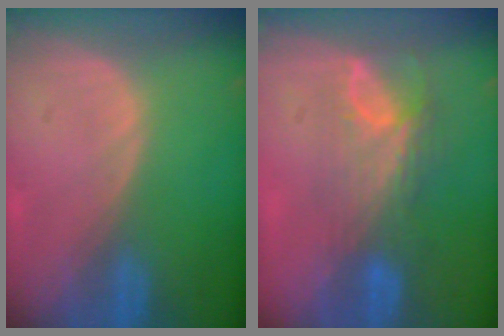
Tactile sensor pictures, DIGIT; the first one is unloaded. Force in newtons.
{"total": 7.9, "press": 6.6, "slide": 4.2}